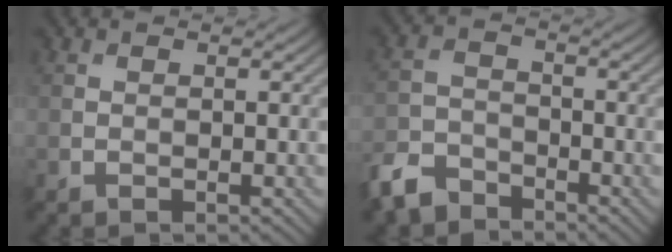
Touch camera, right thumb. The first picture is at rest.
{"total": 6.0, "force": [-4.9, 2.8, 1.9], "torque": [-0.046, -0.009, -0.111]}